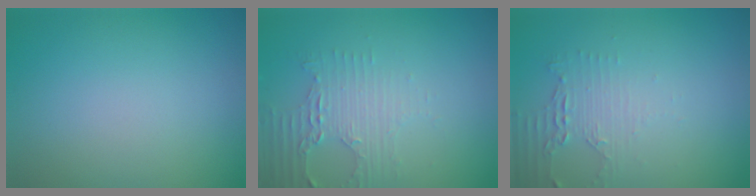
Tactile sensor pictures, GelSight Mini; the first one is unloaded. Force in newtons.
{"total": 2.9, "press": 2.5, "slide": 1.5}
{"total": 2.2, "press": 1.7, "slide": 1.4}